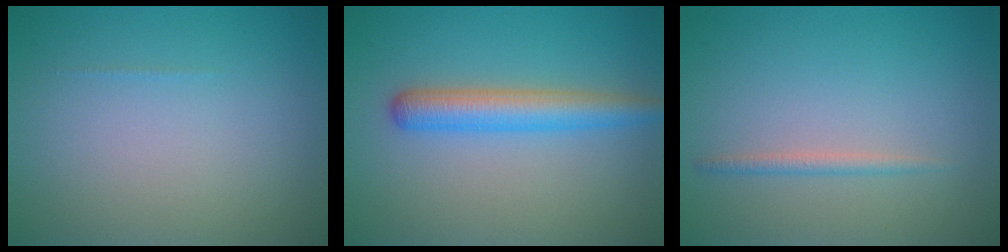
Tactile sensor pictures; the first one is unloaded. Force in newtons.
{"total": 3.8, "press": 3.8, "slide": 0.1}
{"total": 1.1, "press": 1.1, "slide": 0.0}